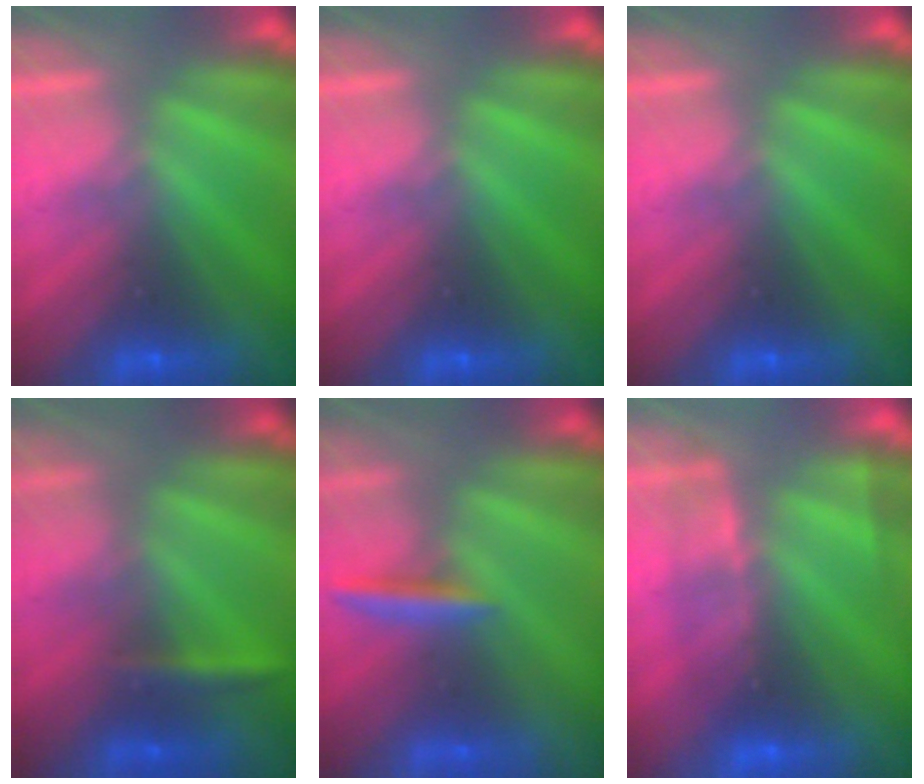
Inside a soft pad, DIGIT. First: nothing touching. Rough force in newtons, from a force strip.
{"total": 0.0}
{"total": 0.0}
{"total": 2.3}
{"total": 2.9}
{"total": 2.2}